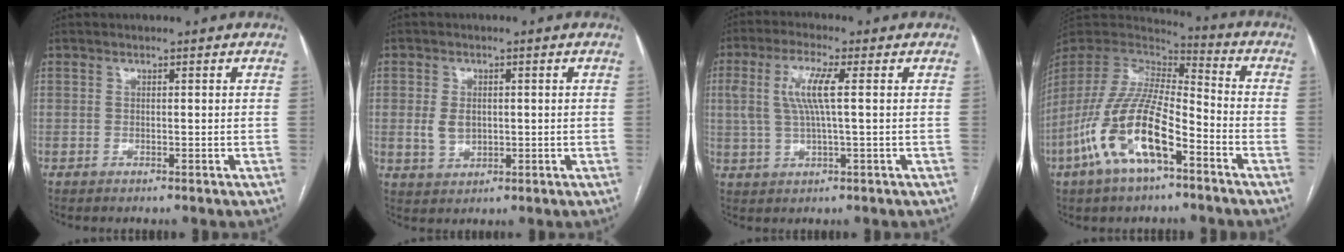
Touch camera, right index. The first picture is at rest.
{"total": 3.8, "force": [0.1, 2.7, 2.7], "torque": [-0.056, 0.004, 0.010]}
{"total": 7.1, "force": [1.4, 0.9, 6.9], "torque": [-0.152, 0.011, 0.027]}
{"total": 16.6, "force": [-7.5, 5.1, 13.9], "torque": [-0.293, -0.005, -0.138]}